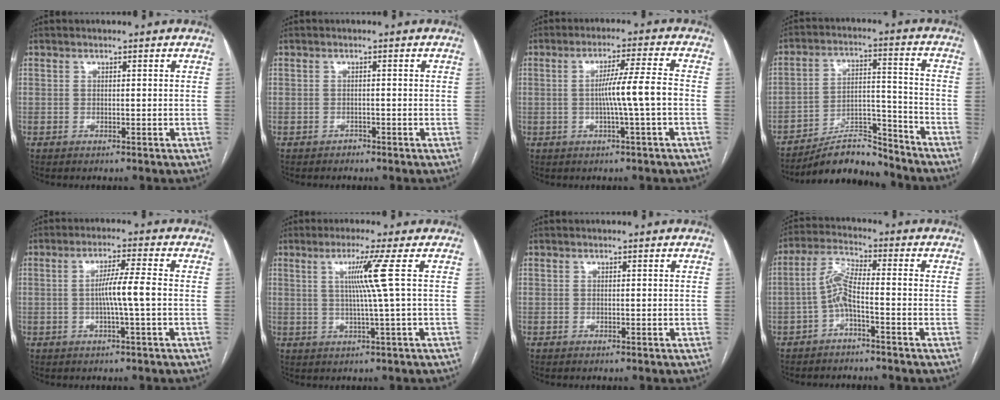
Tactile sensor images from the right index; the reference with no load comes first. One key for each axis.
{"total": 0.7, "fx": -0.6, "fy": 0.4, "fz": 0.0, "tx": -0.001, "ty": 0.001, "tz": -0.013}
{"total": 6.6, "fx": -1.0, "fy": -1.1, "fz": 6.5, "tx": -0.109, "ty": 0.008, "tz": -0.016}
{"total": 10.2, "fx": -9.7, "fy": 2.3, "fz": 2.4, "tx": -0.034, "ty": 0.029, "tz": -0.167}
{"total": 5.3, "fx": -0.6, "fy": -0.7, "fz": 5.2, "tx": -0.093, "ty": 0.006, "tz": -0.013}
{"total": 5.8, "fx": 1.2, "fy": -2.3, "fz": 5.2, "tx": -0.101, "ty": -0.004, "tz": 0.027}
{"total": 0.0}
{"total": 5.4, "fx": -1.9, "fy": 0.7, "fz": 5.0, "tx": -0.105, "ty": 0.020, "tz": -0.040}